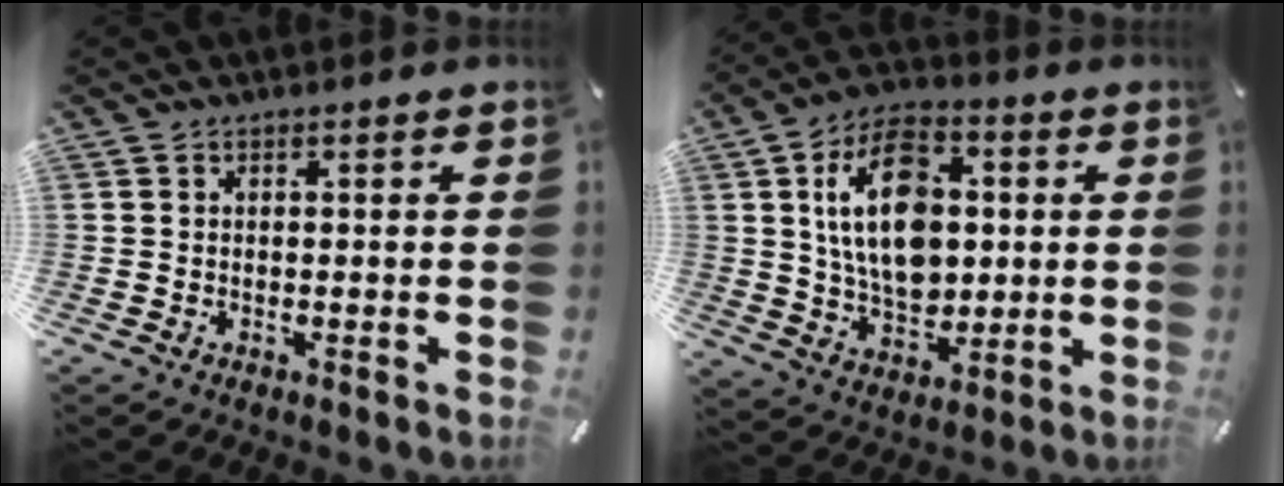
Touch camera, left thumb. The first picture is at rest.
{"total": 16.8, "force": [2.3, 11.3, 12.2], "torque": [-0.237, 0.007, 0.038]}